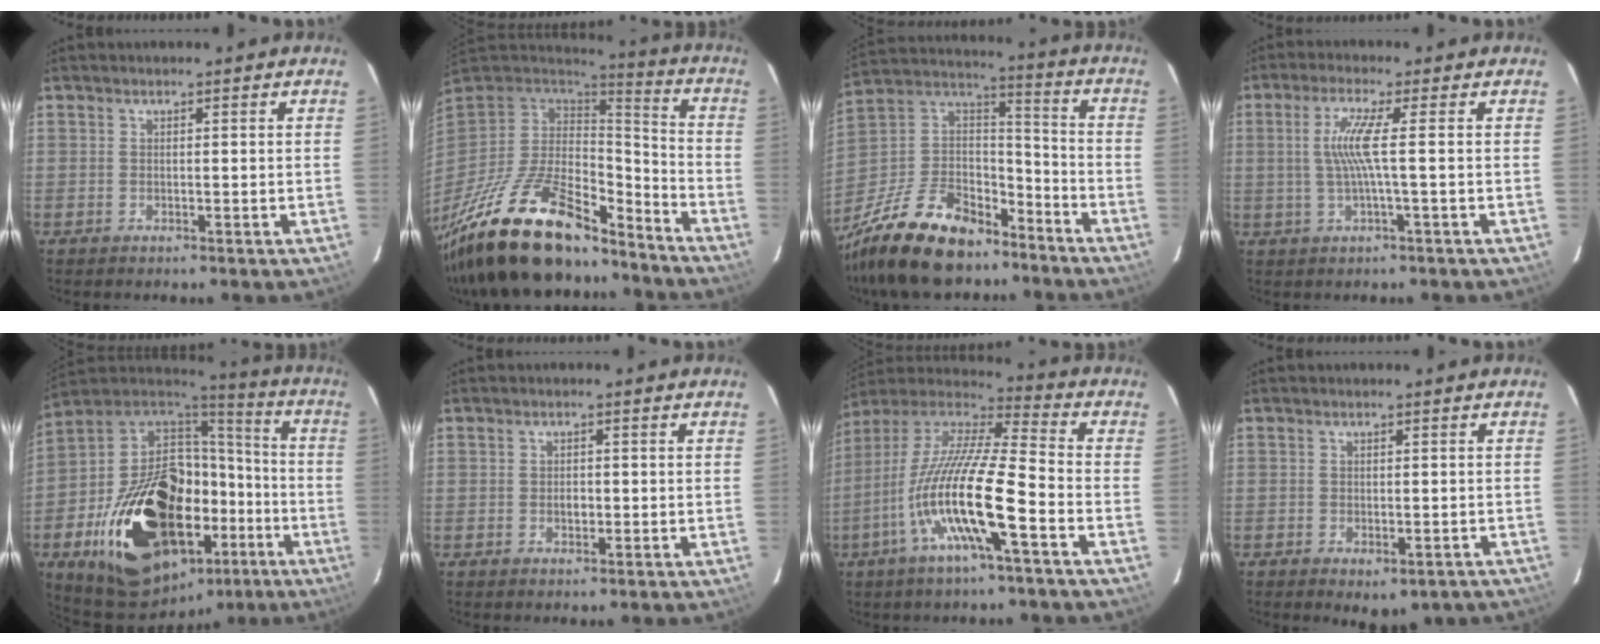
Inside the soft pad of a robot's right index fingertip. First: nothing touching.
{"total": 27.8, "force": [-20.0, 9.8, 16.7], "torque": [-0.324, -0.035, -0.329]}
{"total": 26.5, "force": [-18.6, 12.8, 13.7], "torque": [-0.311, 0.012, -0.300]}
{"total": 5.4, "force": [0.0, -1.0, 5.3], "torque": [-0.110, -0.003, 0.006]}
{"total": 36.6, "force": [-13.9, 22.2, 25.5], "torque": [-0.480, 0.021, -0.188]}
{"total": 1.5, "force": [-0.3, 1.1, 0.9], "torque": [-0.017, 0.003, -0.005]}
{"total": 18.6, "force": [-7.0, 2.5, 17.0], "torque": [-0.316, -0.022, -0.142]}
{"total": 5.7, "force": [-3.4, 3.4, 3.2], "torque": [-0.051, -0.012, -0.032]}